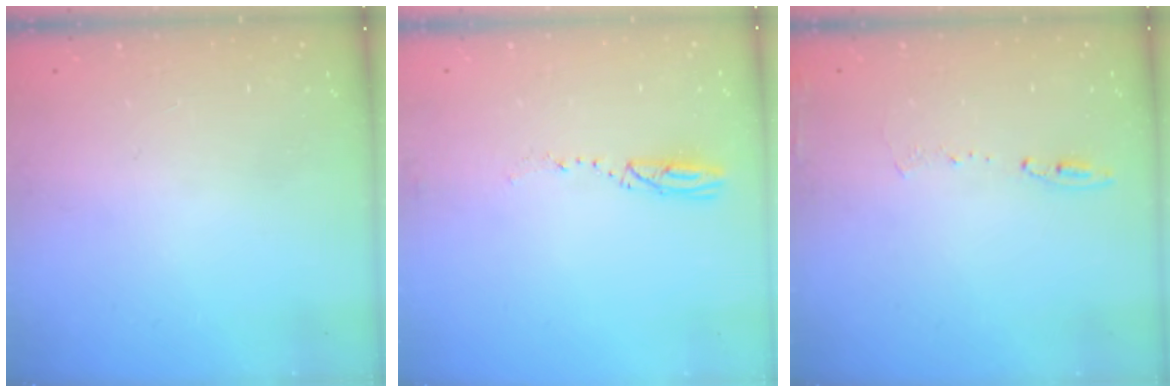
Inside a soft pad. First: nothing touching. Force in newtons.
{"total": 3.2, "press": 3.2, "slide": 0.4}
{"total": 8.3, "press": 8.3, "slide": 0.9}